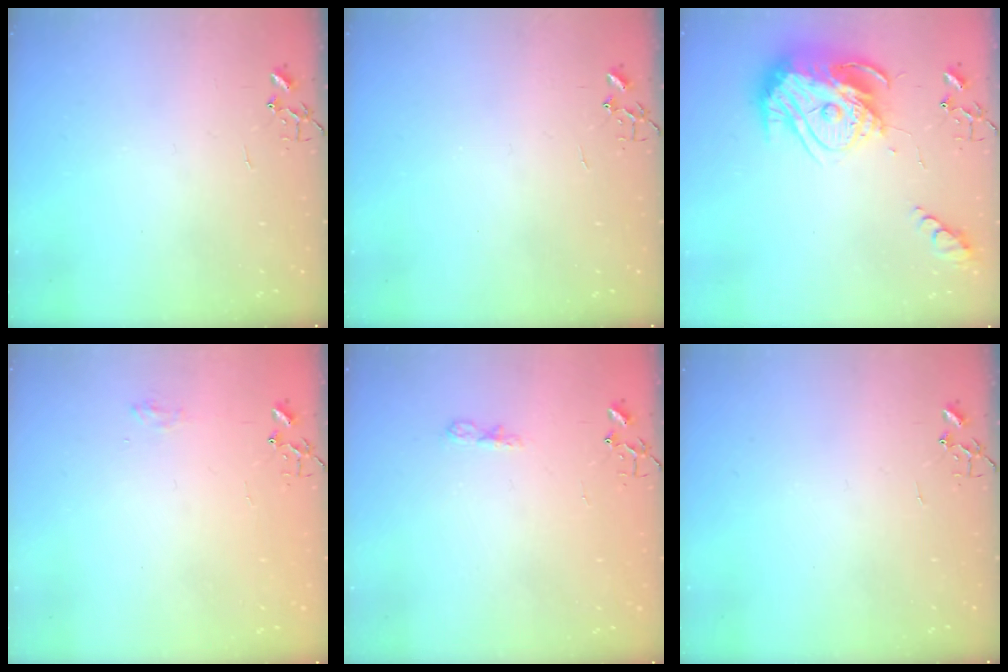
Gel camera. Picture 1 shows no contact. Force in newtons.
{"total": 0.0}
{"total": 19.3, "press": 19.2, "slide": 1.7}
{"total": 6.0, "press": 5.9, "slide": 0.8}
{"total": 5.1, "press": 5.1, "slide": 0.6}
{"total": 0.0}